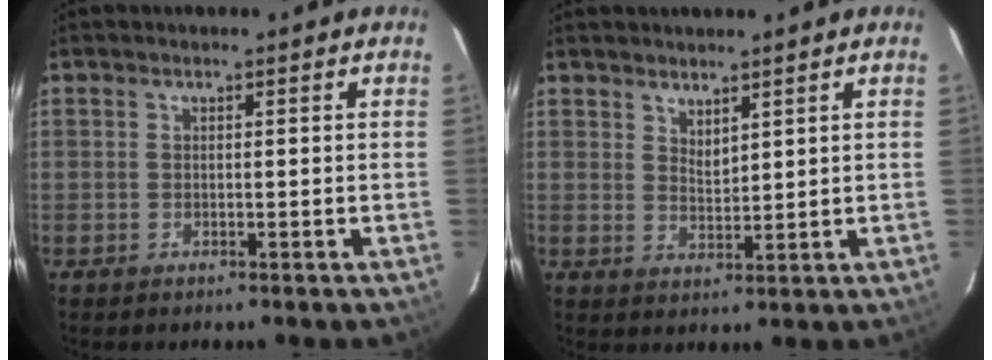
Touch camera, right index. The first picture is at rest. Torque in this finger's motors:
{"motor_torque": [-0.07, 0.05, 0.00, 0.00]}